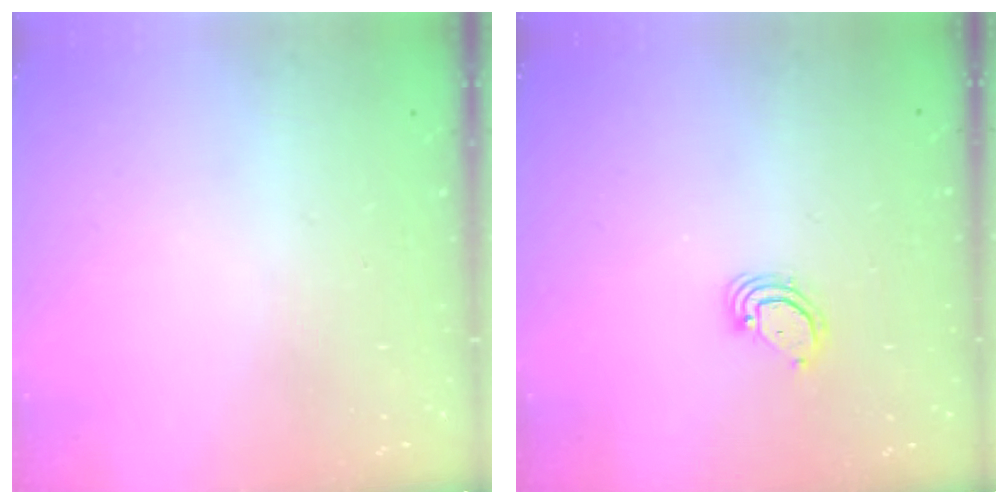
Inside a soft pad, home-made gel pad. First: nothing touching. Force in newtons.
{"total": 2.9, "press": 2.9, "slide": 0.2}